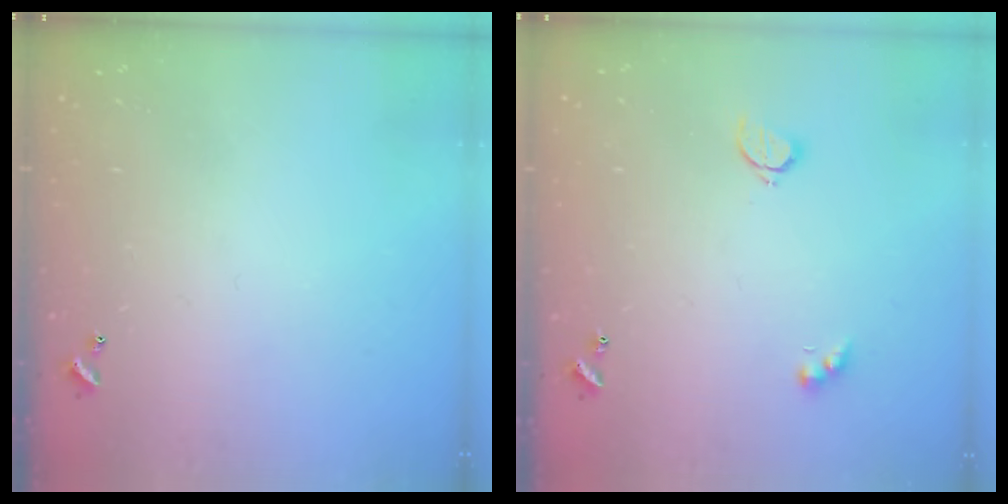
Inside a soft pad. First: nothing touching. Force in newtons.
{"total": 2.6, "press": 2.5, "slide": 0.5}